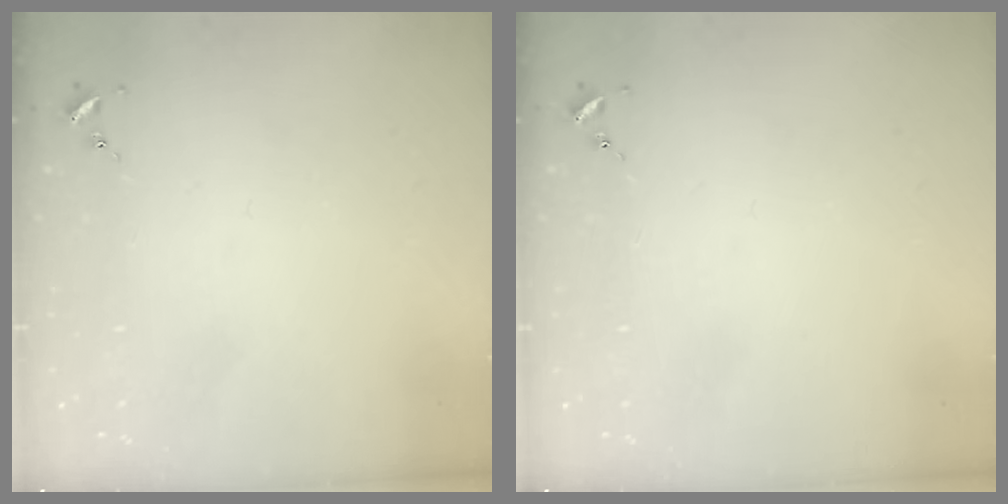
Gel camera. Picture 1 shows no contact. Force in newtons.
{"total": 0.0}